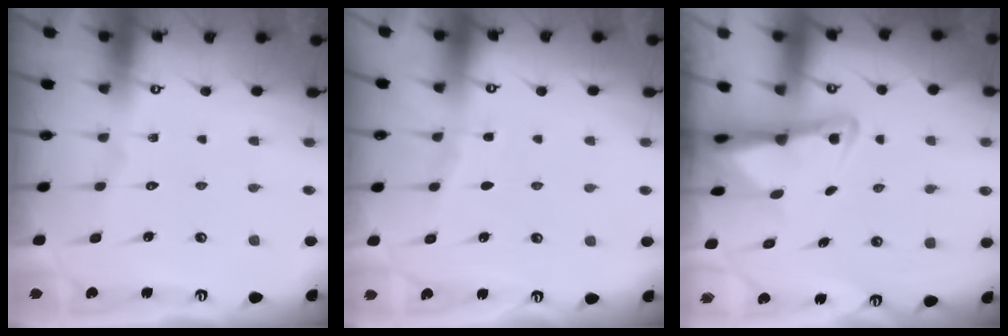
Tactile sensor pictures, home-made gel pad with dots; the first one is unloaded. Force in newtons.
{"total": 2.7, "press": 2.7, "slide": 0.4}
{"total": 3.3, "press": 3.3, "slide": 0.6}